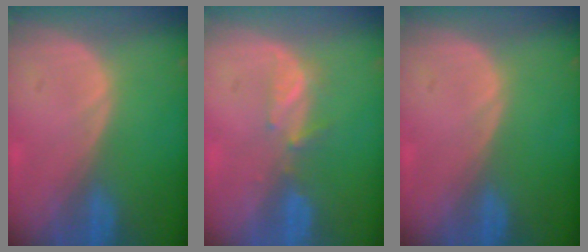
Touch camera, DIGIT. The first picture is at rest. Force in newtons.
{"total": 2.7, "press": 2.6, "slide": 0.8}
{"total": 0.0}